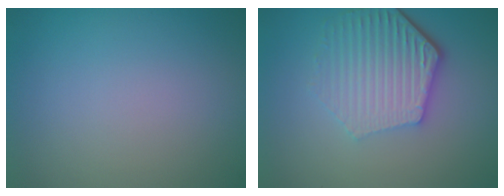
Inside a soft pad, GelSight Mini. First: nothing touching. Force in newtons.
{"total": 6.0, "press": 4.5, "slide": 3.9}